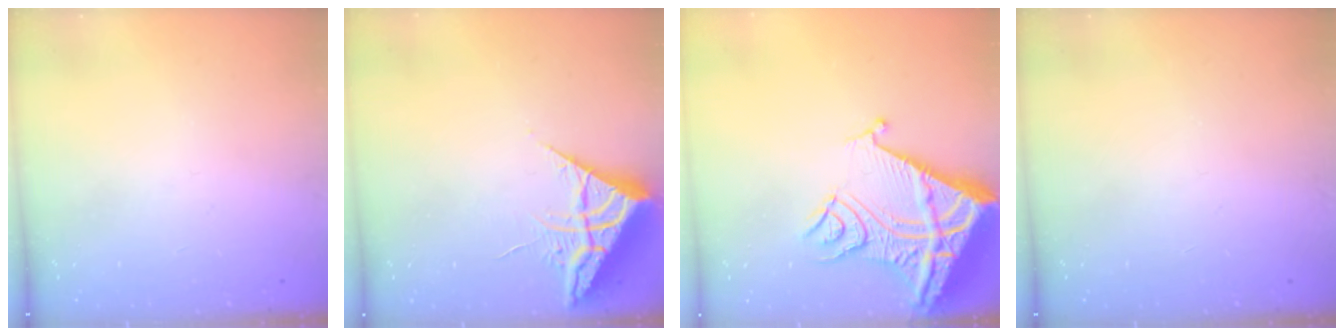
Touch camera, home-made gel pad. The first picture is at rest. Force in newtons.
{"total": 7.1, "press": 7.1, "slide": 0.4}
{"total": 20.1, "press": 19.9, "slide": 2.1}
{"total": 0.0}